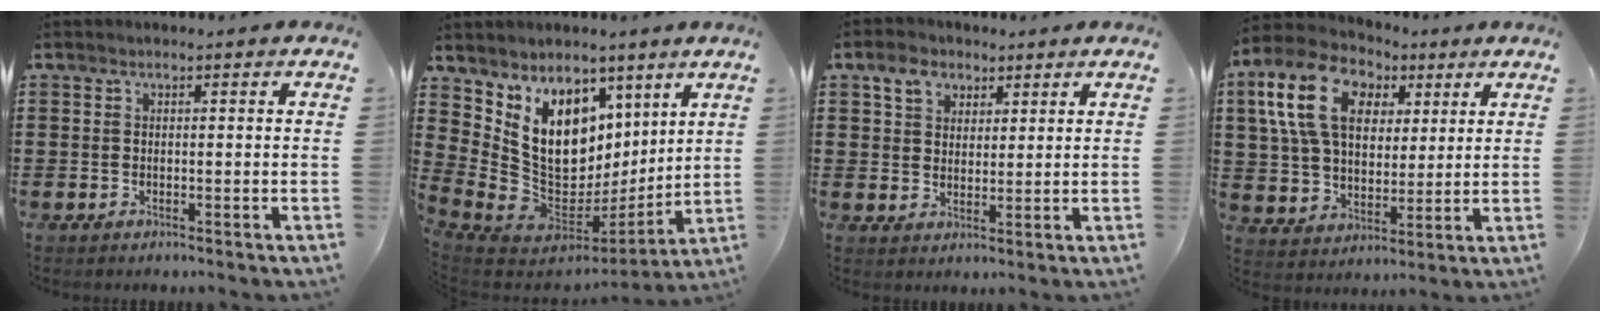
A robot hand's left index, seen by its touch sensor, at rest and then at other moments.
{"total": 13.1, "force": [4.8, 9.9, 7.0], "torque": [-0.177, -0.047, 0.099]}
{"total": 4.8, "force": [2.7, 3.7, 1.4], "torque": [-0.039, 0.012, 0.047]}
{"total": 12.9, "force": [5.3, 8.5, 8.2], "torque": [-0.196, 0.019, 0.097]}